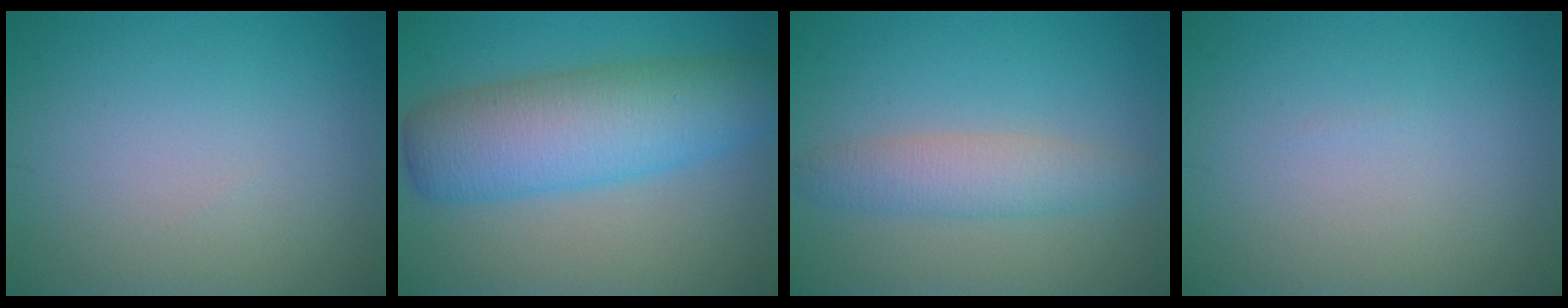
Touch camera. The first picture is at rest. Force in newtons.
{"total": 8.8, "press": 8.8, "slide": 0.0}
{"total": 3.3, "press": 3.3, "slide": 0.1}
{"total": 0.0}